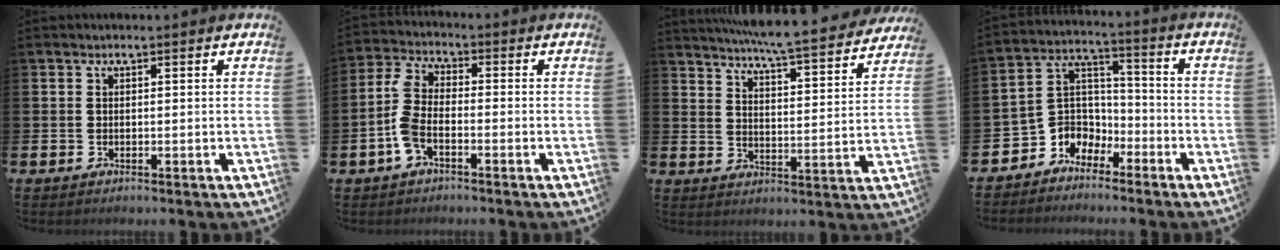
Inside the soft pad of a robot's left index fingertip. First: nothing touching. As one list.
[{"total": 5.3, "force": [-1.6, 2.5, 4.4], "torque": [-0.099, 0.000, -0.033]}, {"total": 7.3, "force": [6.9, -0.1, 2.4], "torque": [-0.066, -0.050, 0.118]}, {"total": 4.6, "force": [-3.0, 3.5, -0.4], "torque": [-0.012, -0.012, -0.065]}]